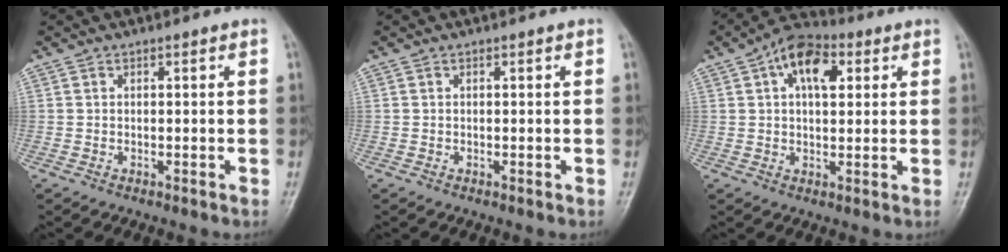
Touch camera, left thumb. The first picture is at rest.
{"total": 0.0}
{"total": 9.9, "force": [3.5, 5.6, 7.4], "torque": [-0.104, 0.011, 0.046]}